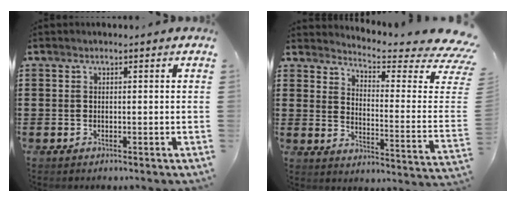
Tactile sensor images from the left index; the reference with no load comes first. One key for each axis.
{"total": 4.8, "fx": 4.2, "fy": 0.0, "fz": 2.3, "tx": -0.051, "ty": -0.053, "tz": 0.066}